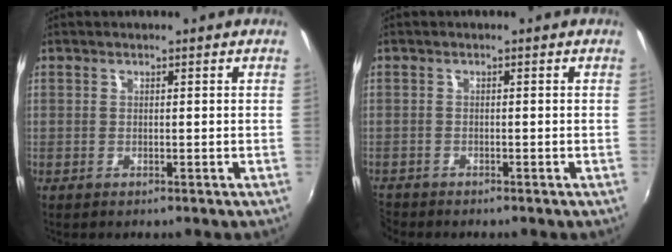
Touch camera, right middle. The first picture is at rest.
{"total": 2.5, "force": [-2.3, 0.8, 0.1], "torque": [-0.014, -0.011, -0.050]}